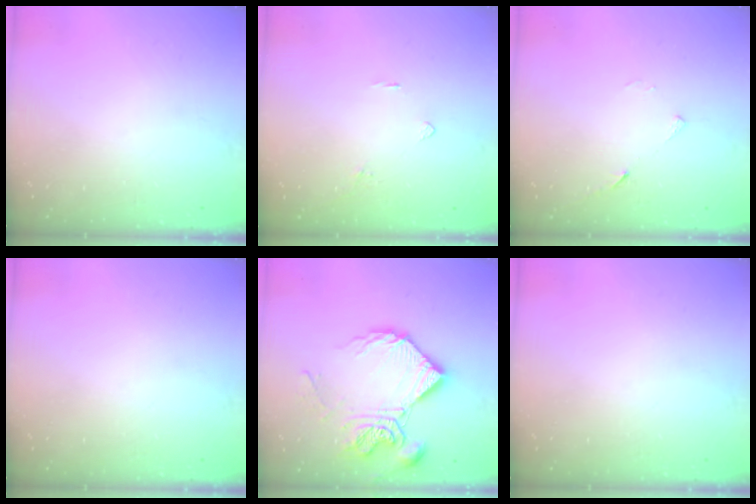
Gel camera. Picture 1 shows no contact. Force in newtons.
{"total": 2.5, "press": 2.5, "slide": 0.4}
{"total": 3.8, "press": 3.8, "slide": 0.6}
{"total": 0.0}
{"total": 14.2, "press": 14.1, "slide": 1.5}
{"total": 0.0}